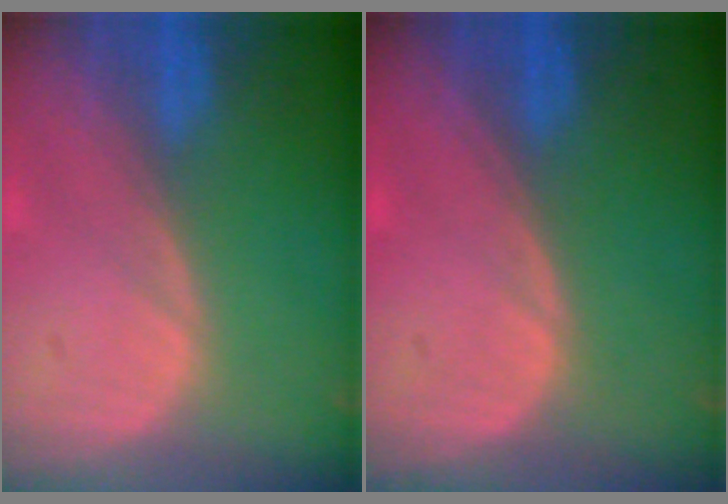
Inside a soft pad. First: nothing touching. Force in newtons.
{"total": 0.0}